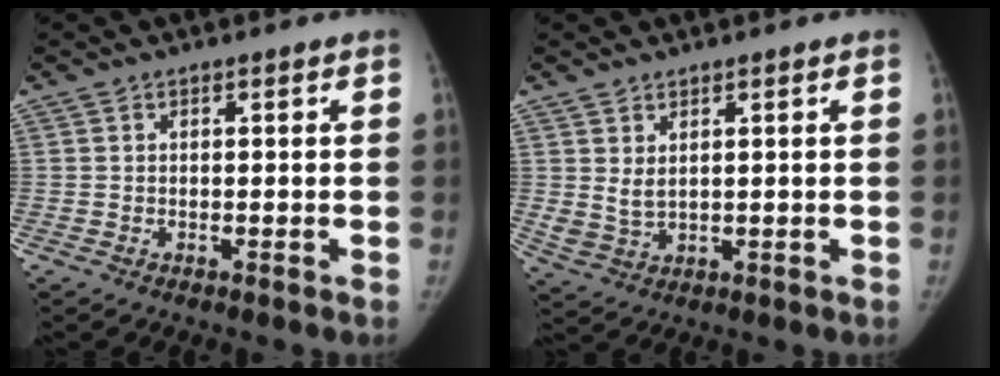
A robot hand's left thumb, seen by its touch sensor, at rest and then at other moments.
{"total": 3.2, "force": [1.3, 1.8, 2.3], "torque": [-0.046, -0.013, 0.038]}